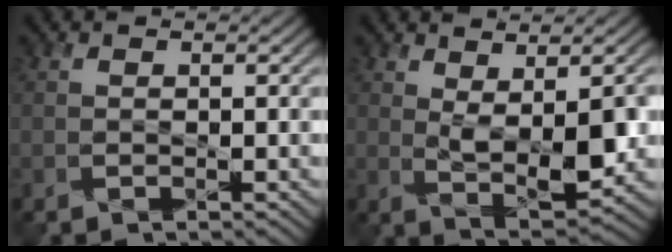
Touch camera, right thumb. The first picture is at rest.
{"total": 6.4, "force": [1.3, 2.5, 5.8], "torque": [-0.103, -0.003, 0.027]}